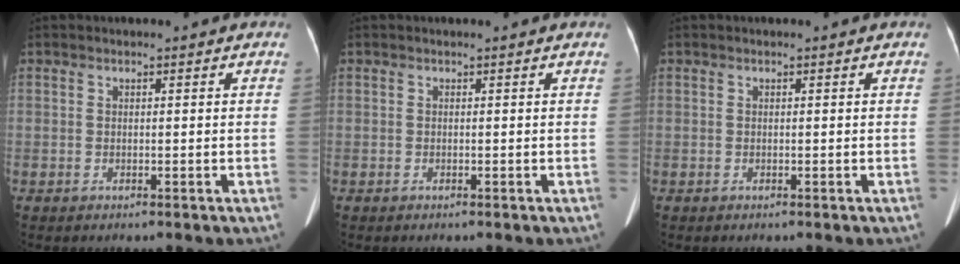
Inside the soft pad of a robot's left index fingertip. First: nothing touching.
{"total": 0.0}
{"total": 0.0}